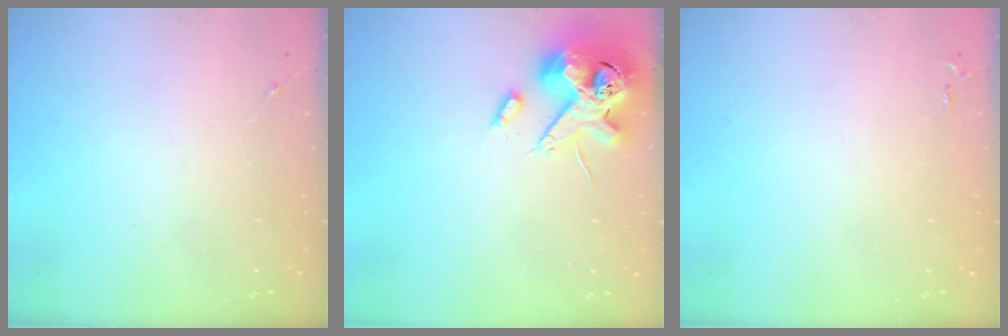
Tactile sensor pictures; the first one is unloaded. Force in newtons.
{"total": 15.3, "press": 15.1, "slide": 2.6}
{"total": 2.5, "press": 2.5, "slide": 0.3}